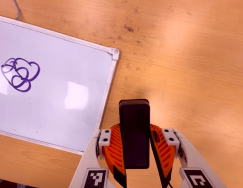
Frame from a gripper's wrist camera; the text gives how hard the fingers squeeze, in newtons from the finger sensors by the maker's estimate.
{"total": 8.6, "left": 7.7, "right": 9.4}